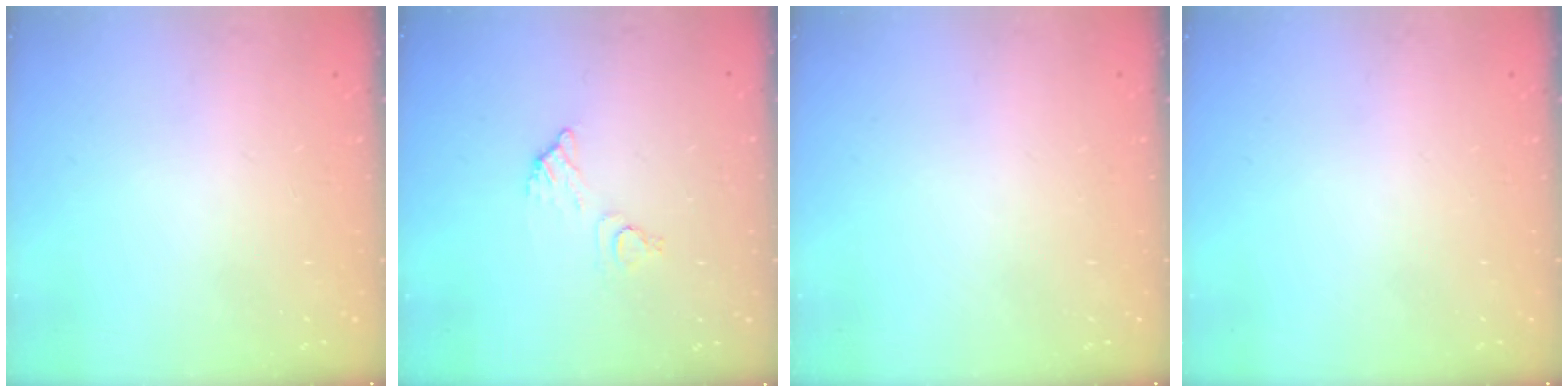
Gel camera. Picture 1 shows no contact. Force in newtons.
{"total": 5.0, "press": 5.0, "slide": 0.3}
{"total": 0.0}
{"total": 0.0}